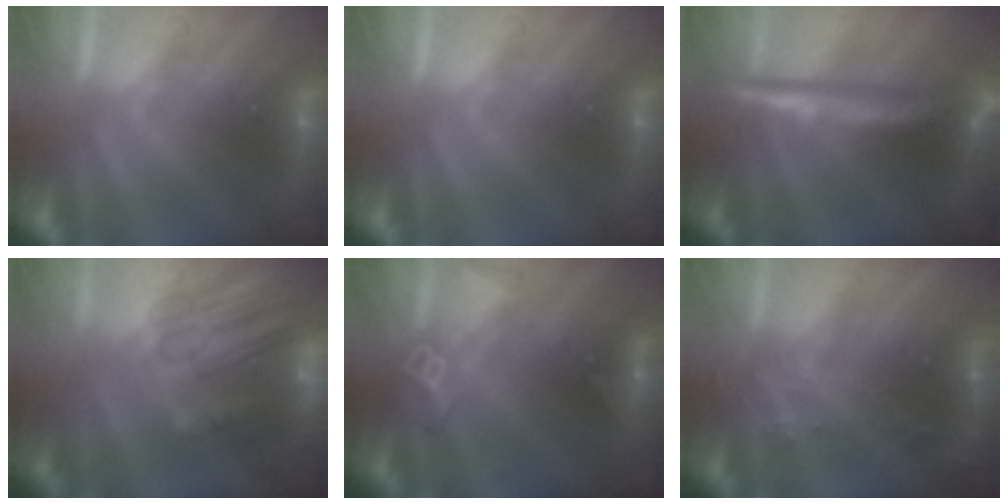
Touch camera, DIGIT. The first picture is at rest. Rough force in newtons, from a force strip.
{"total": 0.0}
{"total": 2.9}
{"total": 7.9}
{"total": 2.8}
{"total": 2.8}